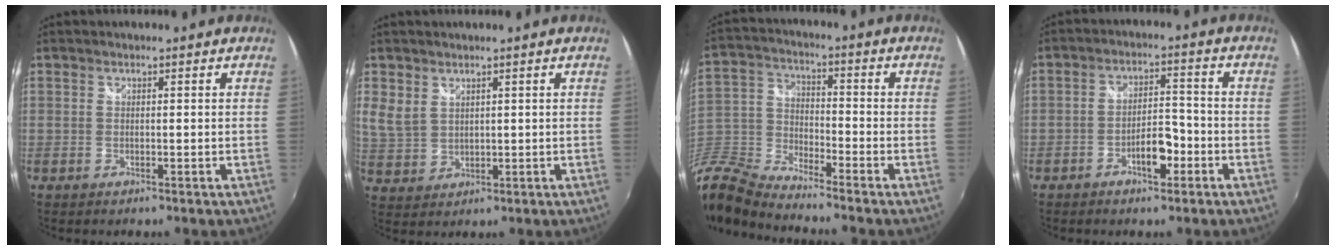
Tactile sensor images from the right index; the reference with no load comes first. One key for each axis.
{"total": 4.2, "fx": 2.5, "fy": 2.7, "fz": 2.0, "tx": -0.039, "ty": 0.003, "tz": 0.061}
{"total": 15.7, "fx": -12.0, "fy": 6.5, "fz": 7.9, "tx": -0.203, "ty": -0.014, "tz": -0.251}
{"total": 5.8, "fx": -3.0, "fy": 2.3, "fz": 4.3, "tx": -0.081, "ty": 0.011, "tz": -0.041}